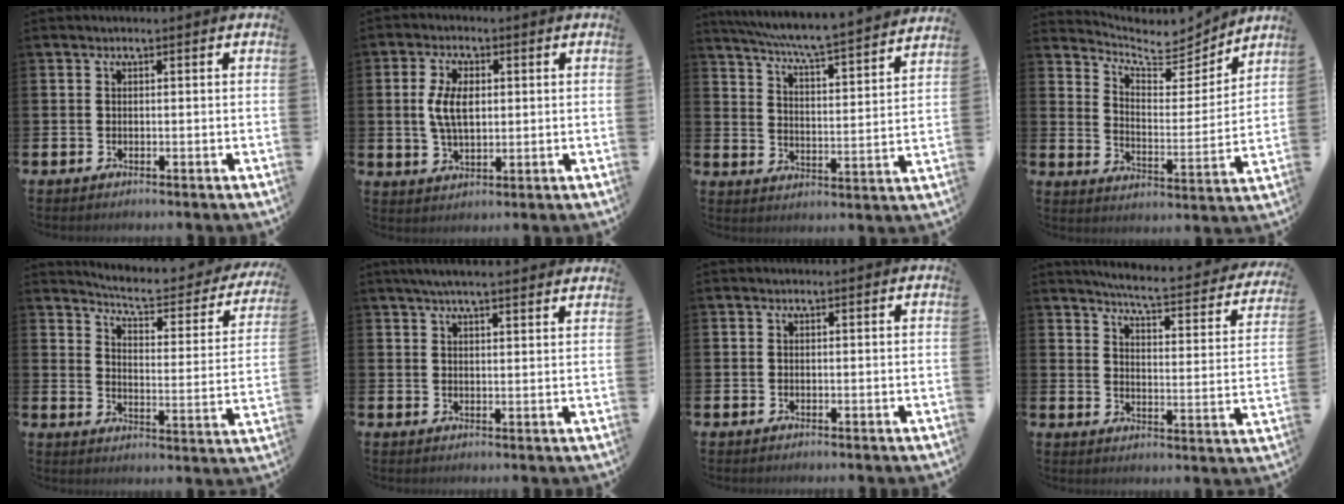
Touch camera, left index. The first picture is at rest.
{"total": 5.6, "force": [1.0, 3.1, 4.5], "torque": [-0.083, 0.007, 0.014]}
{"total": 6.8, "force": [6.5, -0.5, 2.1], "torque": [-0.073, -0.057, 0.109]}
{"total": 6.7, "force": [6.3, 2.0, 1.1], "torque": [-0.057, -0.055, 0.106]}
{"total": 5.7, "force": [5.0, 1.1, 2.4], "torque": [-0.071, -0.037, 0.078]}
{"total": 4.2, "force": [4.0, 0.2, 1.4], "torque": [-0.034, -0.009, 0.071]}
{"total": 0.0}
{"total": 5.2, "force": [4.8, 0.2, 2.1], "torque": [-0.060, -0.040, 0.075]}